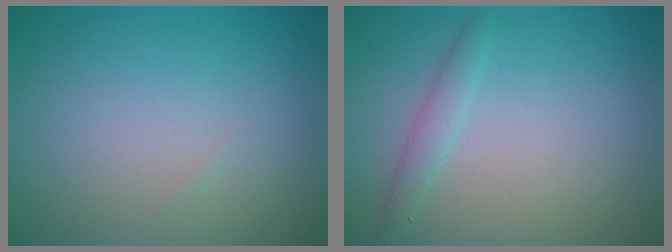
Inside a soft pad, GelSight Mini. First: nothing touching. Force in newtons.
{"total": 1.3, "press": 1.3, "slide": 0.1}